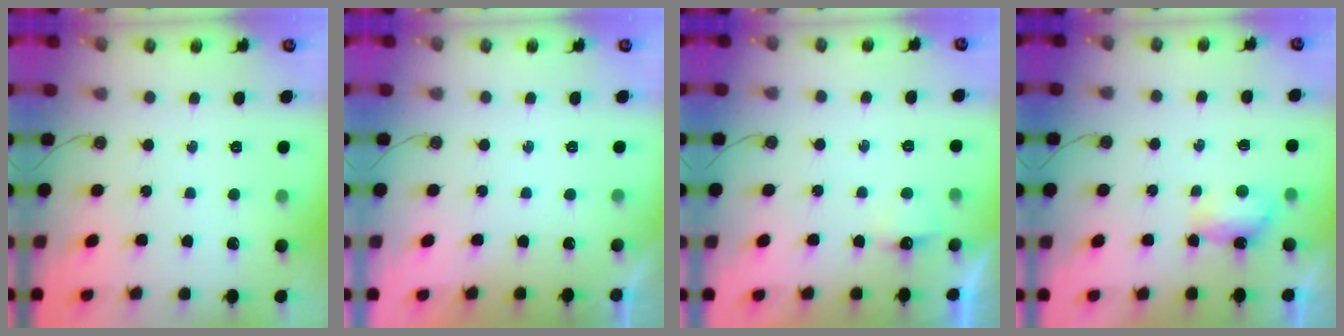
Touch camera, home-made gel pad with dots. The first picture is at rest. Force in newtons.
{"total": 0.0}
{"total": 4.3, "press": 4.2, "slide": 0.7}
{"total": 4.5, "press": 4.4, "slide": 0.8}